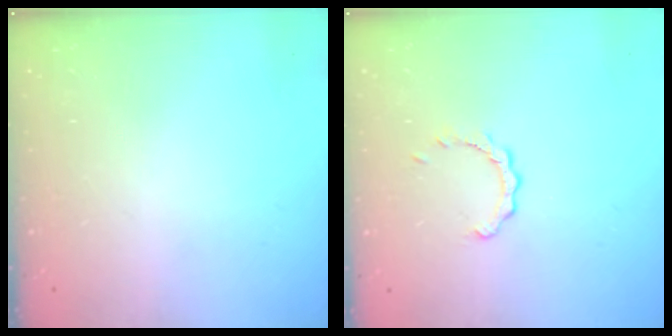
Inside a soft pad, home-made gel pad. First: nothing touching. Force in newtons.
{"total": 2.7, "press": 2.7, "slide": 0.3}